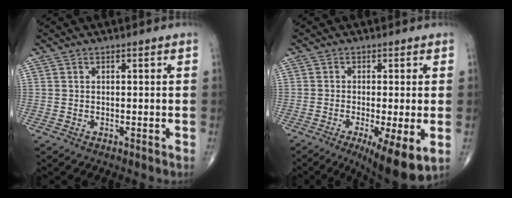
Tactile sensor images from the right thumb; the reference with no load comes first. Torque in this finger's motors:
{"motor_torque": [-0.26, 0.91, -0.09, -0.34, 0.06]}